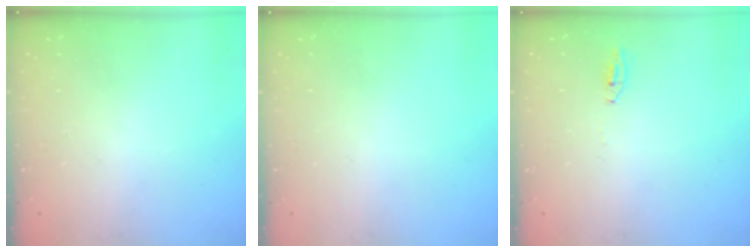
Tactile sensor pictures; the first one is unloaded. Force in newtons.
{"total": 0.0}
{"total": 2.0, "press": 2.0, "slide": 0.2}